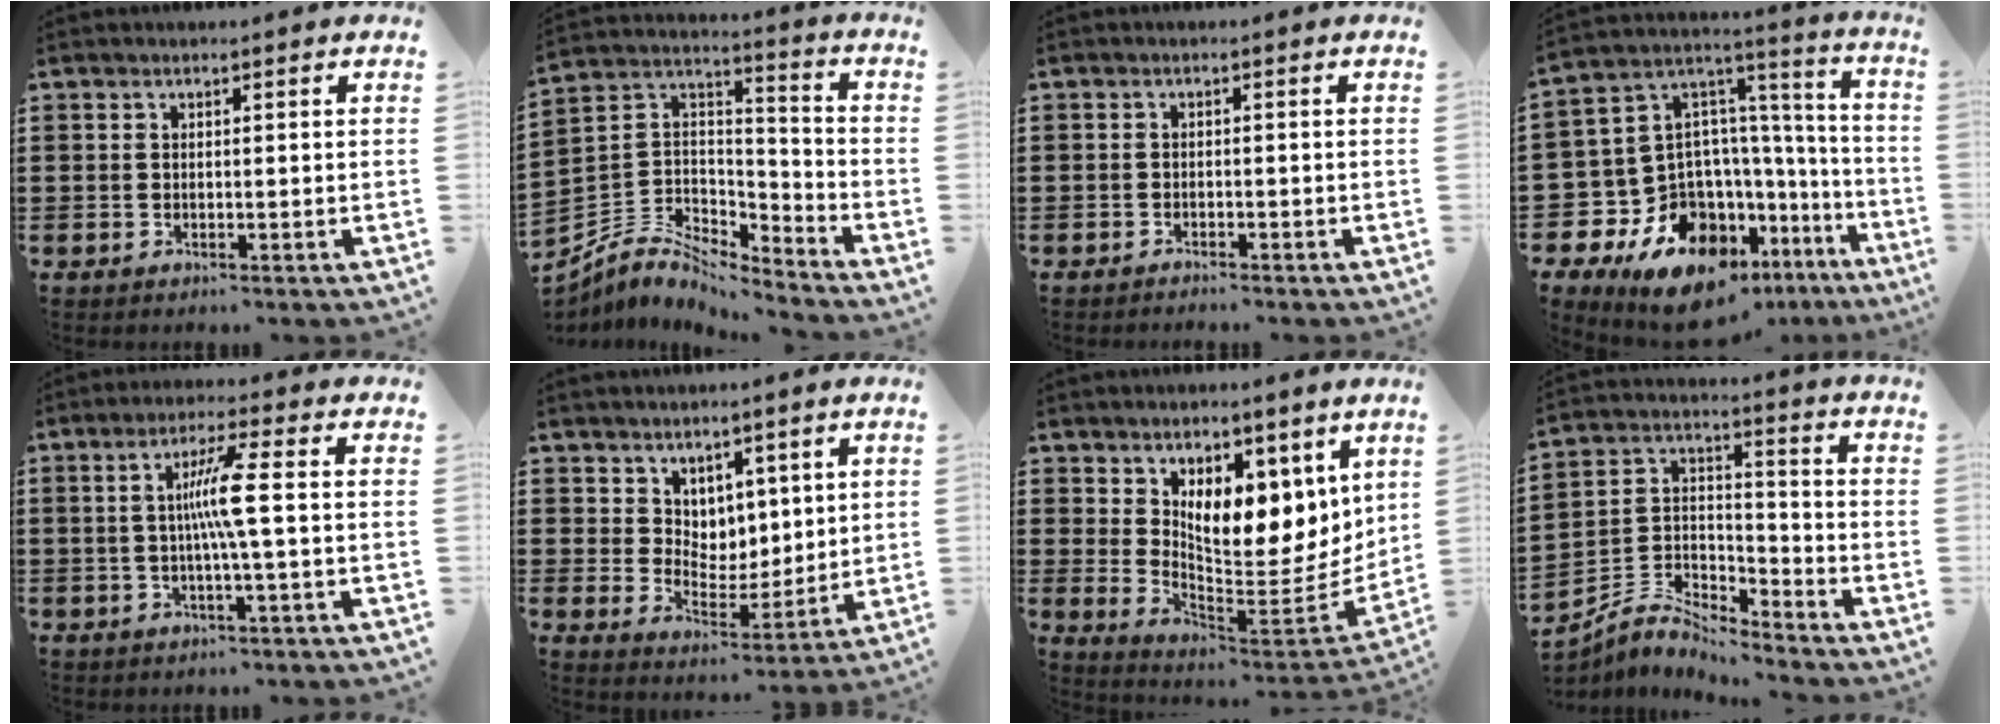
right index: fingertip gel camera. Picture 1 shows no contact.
{"total": 5.2, "force": [-4.3, 2.8, 1.1], "torque": [-0.048, -0.010, -0.088]}
{"total": 1.0, "force": [-1.0, 0.0, 0.0], "torque": [-0.003, 0.001, -0.022]}
{"total": 15.8, "force": [-11.8, 8.6, 5.9], "torque": [-0.132, 0.016, -0.190]}
{"total": 6.3, "force": [0.0, -0.5, 6.2], "torque": [-0.123, -0.008, -0.010]}
{"total": 5.4, "force": [3.9, 3.7, -0.2], "torque": [-0.024, -0.013, 0.075]}
{"total": 8.6, "force": [5.7, 4.2, 4.8], "torque": [-0.073, -0.061, 0.100]}
{"total": 4.9, "force": [-4.7, 0.9, 0.9], "torque": [-0.032, -0.002, -0.100]}